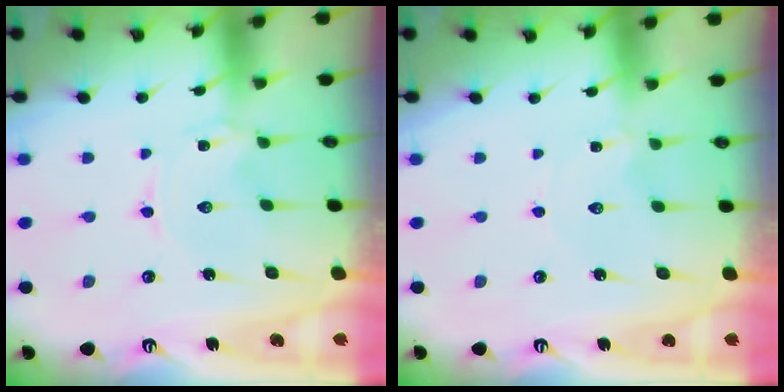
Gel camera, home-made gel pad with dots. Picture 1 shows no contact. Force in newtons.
{"total": 1.0, "press": 1.0, "slide": 0.2}